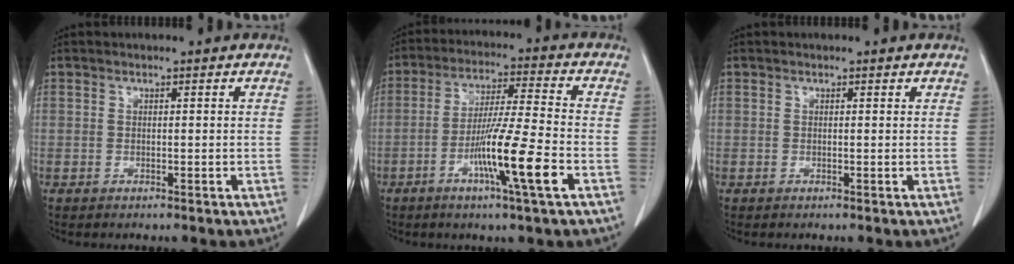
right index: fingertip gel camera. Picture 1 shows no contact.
{"total": 11.7, "force": [-4.5, -0.7, 10.8], "torque": [-0.199, -0.016, -0.084]}
{"total": 0.0}